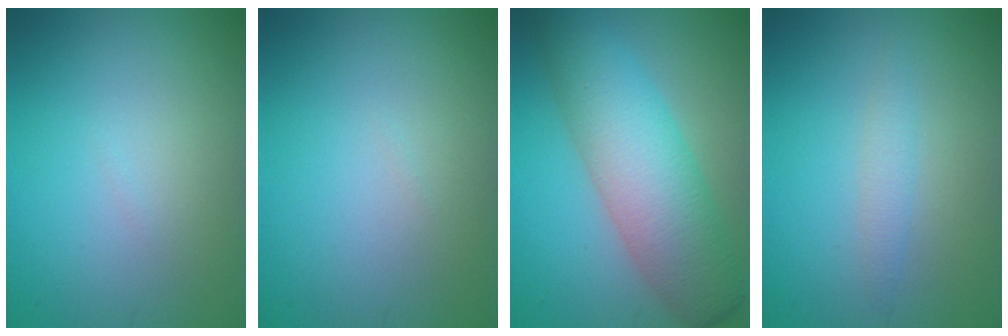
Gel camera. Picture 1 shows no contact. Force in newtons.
{"total": 0.0}
{"total": 8.2, "press": 8.2, "slide": 0.1}
{"total": 1.3, "press": 1.3, "slide": 0.2}